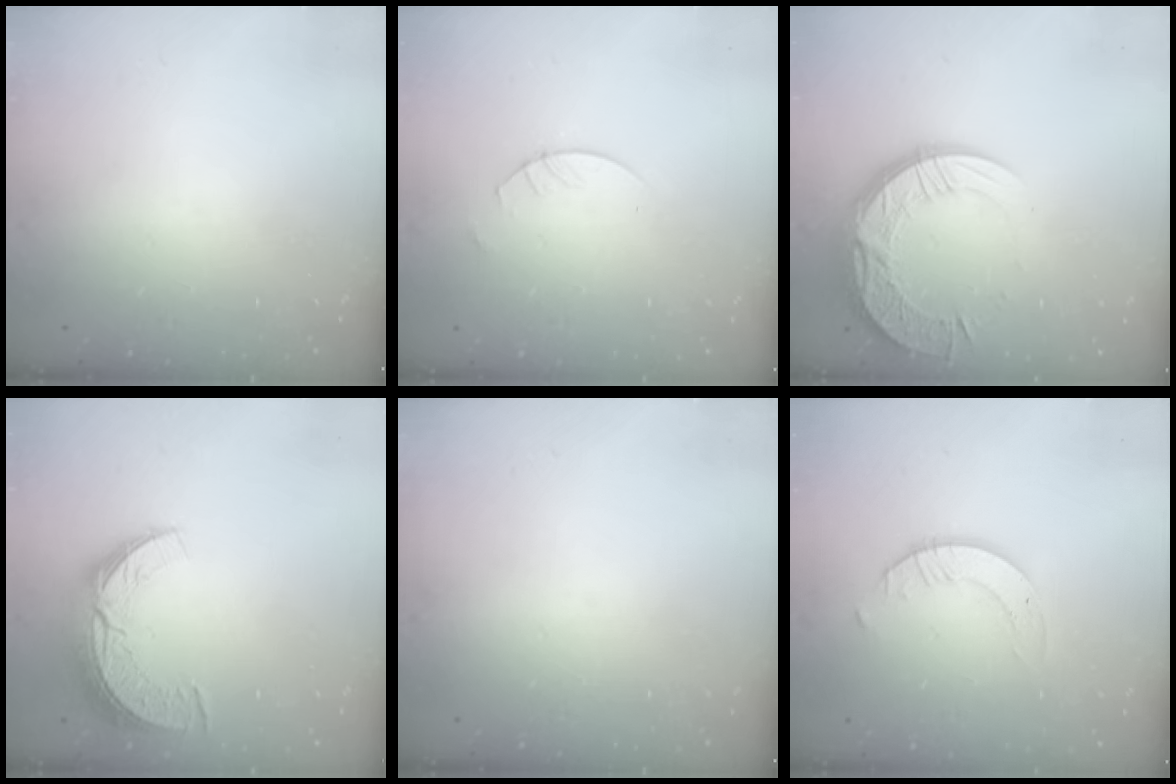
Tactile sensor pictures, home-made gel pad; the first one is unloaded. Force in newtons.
{"total": 2.4, "press": 2.4, "slide": 0.1}
{"total": 17.4, "press": 17.4, "slide": 1.3}
{"total": 9.7, "press": 9.7, "slide": 0.7}
{"total": 0.0}
{"total": 2.1, "press": 2.1, "slide": 0.2}